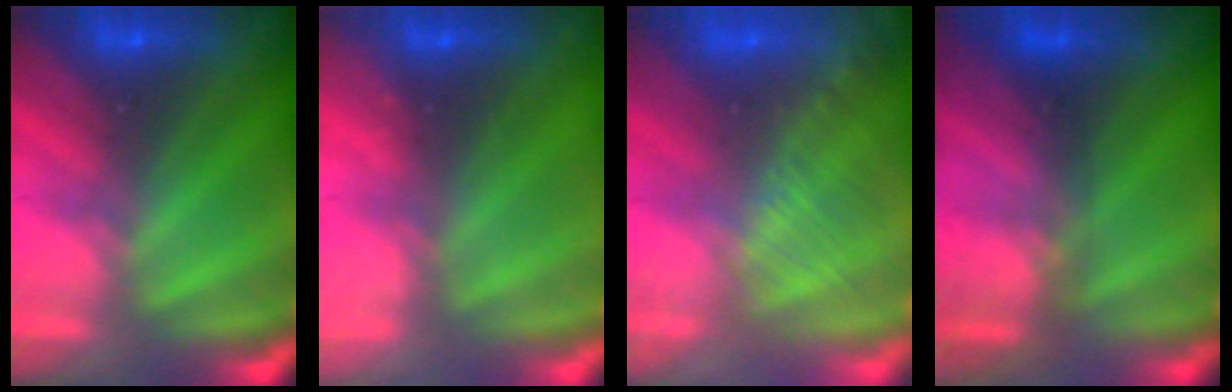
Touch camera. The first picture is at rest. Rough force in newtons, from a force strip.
{"total": 2.2}
{"total": 2.9}
{"total": 2.8}